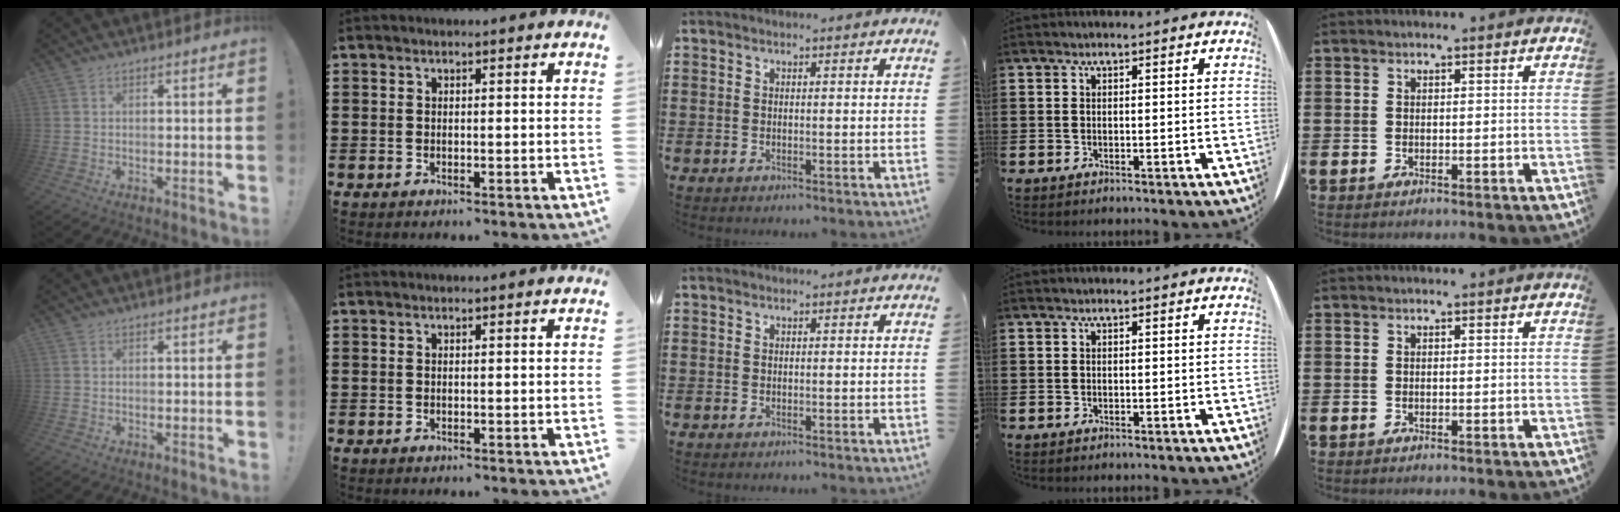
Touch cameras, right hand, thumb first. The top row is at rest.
{}